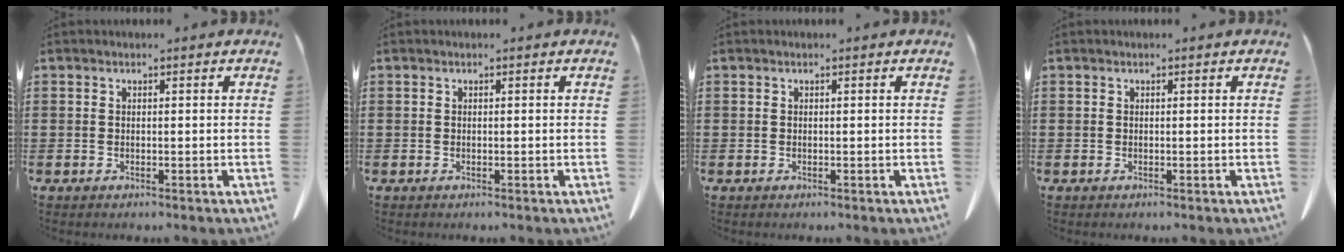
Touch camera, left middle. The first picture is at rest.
{"total": 0.0}
{"total": 0.0}
{"total": 0.0}